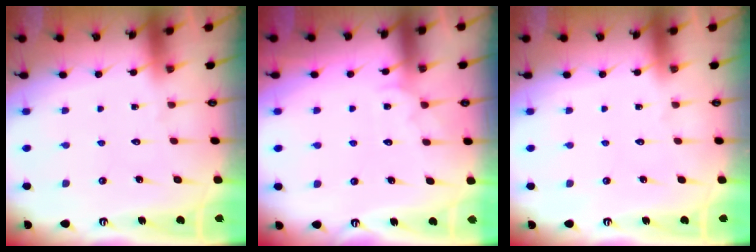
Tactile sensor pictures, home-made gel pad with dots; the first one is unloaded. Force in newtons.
{"total": 2.9, "press": 2.8, "slide": 0.3}
{"total": 0.0}